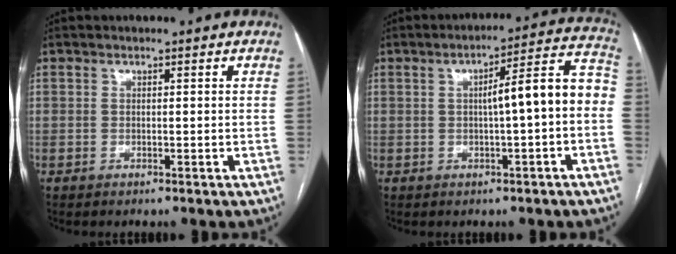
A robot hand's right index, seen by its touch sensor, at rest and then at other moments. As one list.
[{"total": 9.9, "force": [-0.5, 0.8, 9.8], "torque": [-0.131, 0.038, -0.009]}]